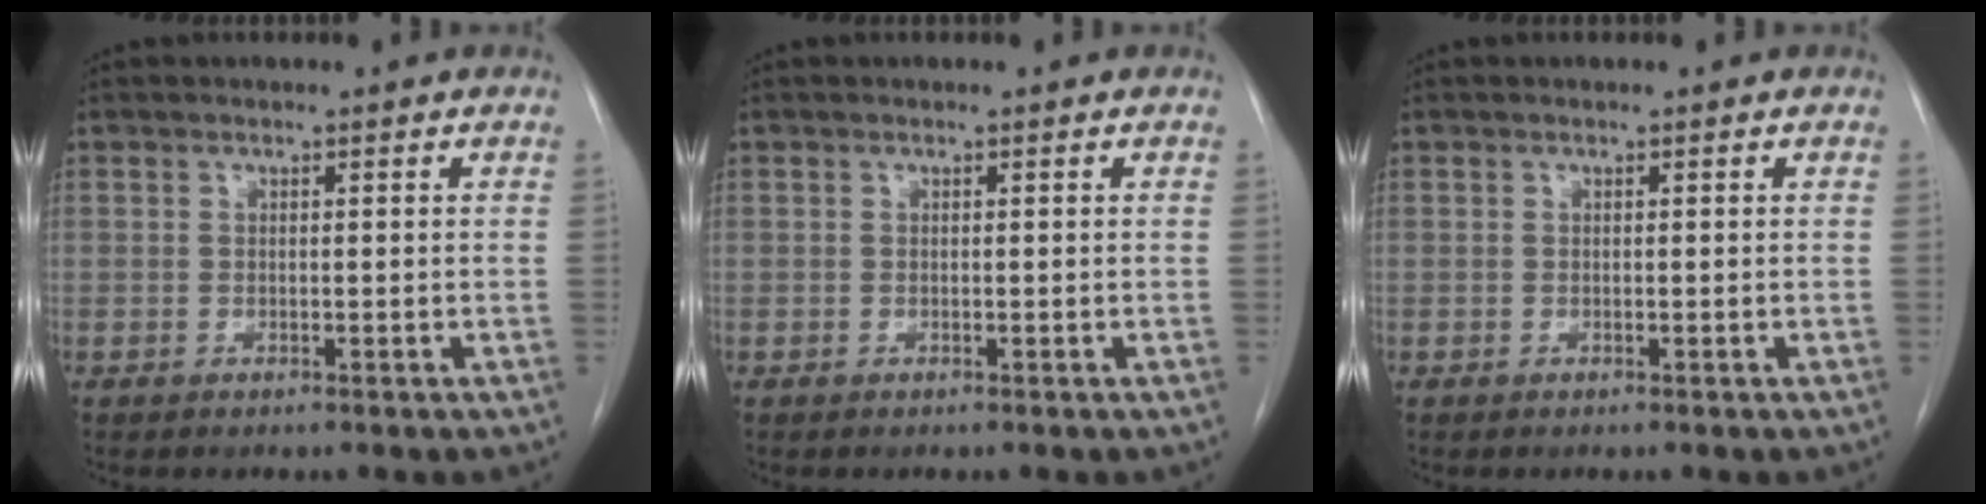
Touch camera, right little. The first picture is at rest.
{"total": 0.0}
{"total": 0.0}